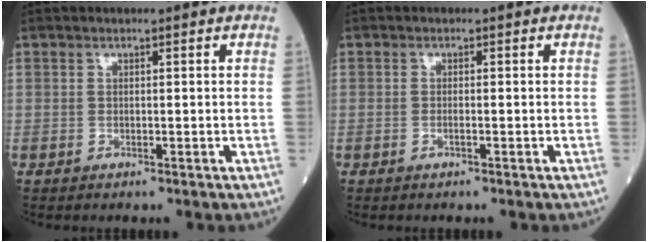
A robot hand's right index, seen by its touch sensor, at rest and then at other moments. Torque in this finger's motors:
{"motor_torque": [-0.02, -0.04, -0.05, 0.00]}